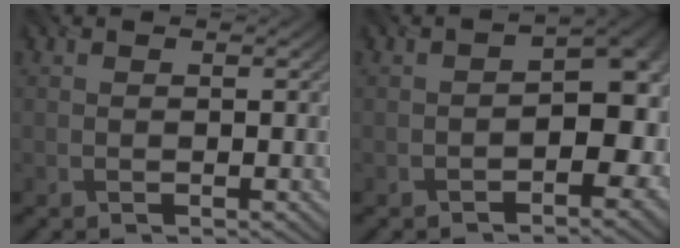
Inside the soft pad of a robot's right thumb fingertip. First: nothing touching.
{"total": 9.1, "force": [-1.9, 5.7, 6.9], "torque": [-0.066, -0.012, -0.025]}